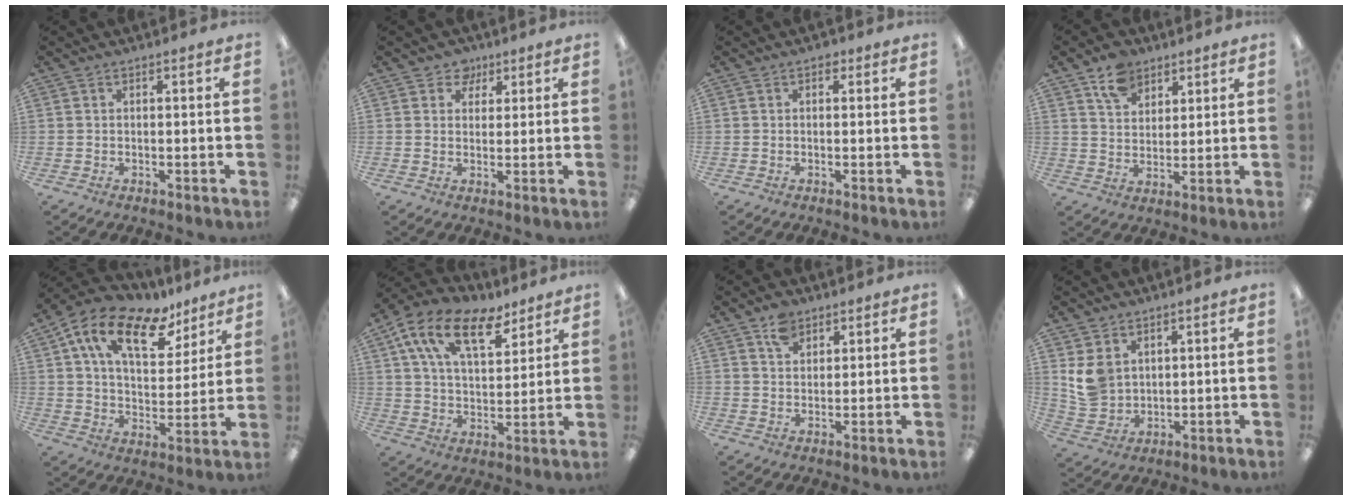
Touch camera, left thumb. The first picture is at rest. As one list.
[{"total": 4.9, "force": [3.1, 3.7, 0.9], "torque": [-0.009, -0.013, 0.055]}, {"total": 1.2, "force": [0.5, 0.9, 0.6], "torque": [-0.004, 0.000, 0.006]}, {"total": 8.5, "force": [5.7, 5.6, 3.0], "torque": [-0.056, -0.015, 0.107]}, {"total": 17.5, "force": [10.4, 8.5, 11.2], "torque": [-0.194, -0.048, 0.182]}, {"total": 17.1, "force": [10.4, 8.8, 10.3], "torque": [-0.175, -0.043, 0.183]}, {"total": 5.5, "force": [3.7, 3.6, 1.8], "torque": [-0.025, -0.011, 0.067]}, {"total": 7.7, "force": [3.1, 6.2, 3.4], "torque": [-0.082, -0.001, 0.064]}]